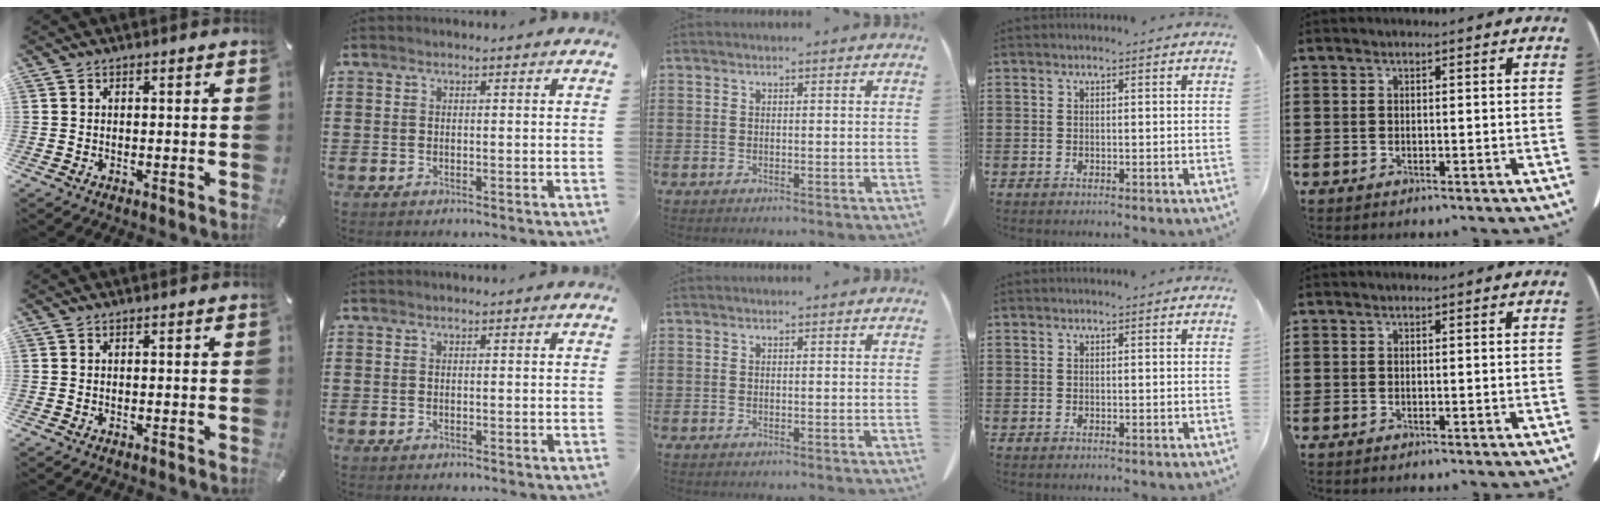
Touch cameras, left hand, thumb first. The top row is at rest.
{}